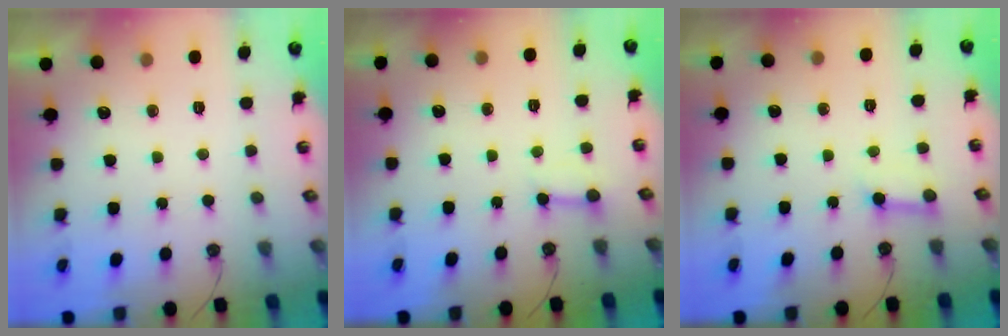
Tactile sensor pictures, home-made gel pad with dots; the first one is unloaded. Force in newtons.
{"total": 2.8, "press": 2.8, "slide": 0.4}
{"total": 4.1, "press": 4.1, "slide": 0.4}